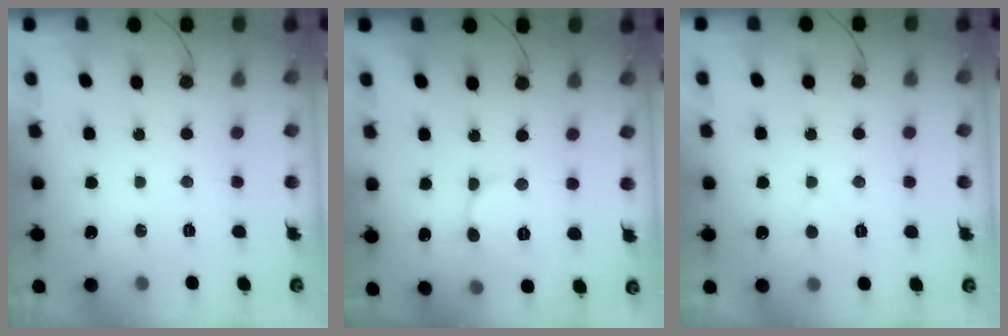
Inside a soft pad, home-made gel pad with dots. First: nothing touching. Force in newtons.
{"total": 2.9, "press": 2.9, "slide": 0.2}
{"total": 3.9, "press": 3.9, "slide": 0.3}